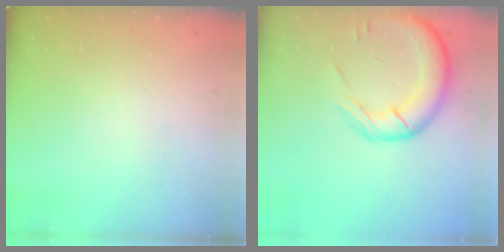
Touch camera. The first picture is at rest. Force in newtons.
{"total": 16.8, "press": 16.4, "slide": 3.4}